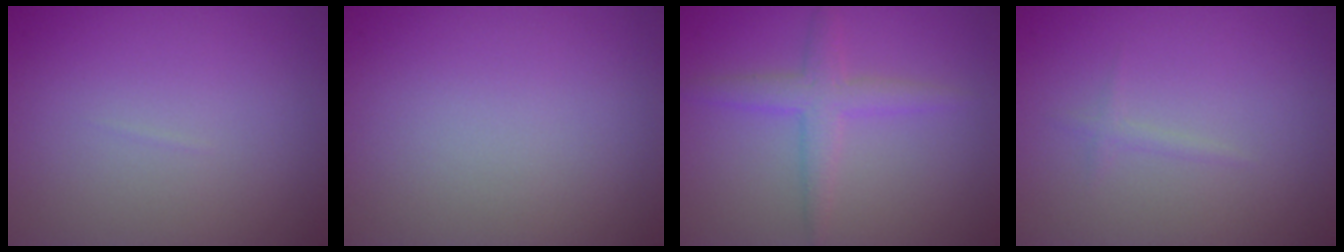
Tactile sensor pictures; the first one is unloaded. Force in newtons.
{"total": 0.0}
{"total": 2.7, "press": 2.7, "slide": 0.1}
{"total": 0.7, "press": 0.7, "slide": 0.1}